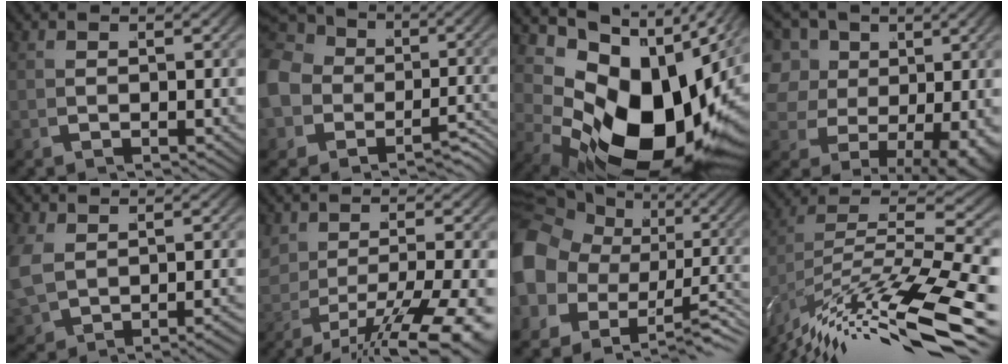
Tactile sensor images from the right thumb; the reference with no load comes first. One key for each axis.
{"total": 11.5, "fx": -0.9, "fy": 9.8, "fz": 5.8, "tx": -0.121, "ty": -0.026, "tz": -0.020}
{"total": 20.2, "fx": 0.5, "fy": 12.1, "fz": 16.1, "tx": -0.246, "ty": -0.033, "tz": 0.025}
{"total": 10.1, "fx": 2.3, "fy": 7.4, "fz": 6.5, "tx": -0.131, "ty": -0.024, "tz": 0.051}
{"total": 3.4, "fx": -0.4, "fy": 2.6, "fz": 2.1, "tx": -0.064, "ty": -0.011, "tz": 0.006}
{"total": 7.2, "fx": -2.1, "fy": 3.5, "fz": 5.9, "tx": -0.098, "ty": -0.015, "tz": -0.020}
{"total": 12.7, "fx": -1.5, "fy": 10.6, "fz": 6.8, "tx": -0.145, "ty": -0.038, "tz": -0.017}
{"total": 11.9, "fx": -4.0, "fy": 6.6, "fz": 9.0, "tx": -0.165, "ty": -0.019, "tz": -0.051}